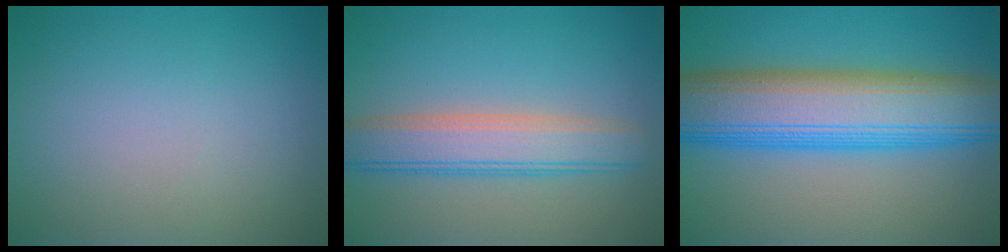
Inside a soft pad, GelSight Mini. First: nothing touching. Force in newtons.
{"total": 5.1, "press": 5.1, "slide": 0.2}
{"total": 12.0, "press": 12.0, "slide": 0.2}